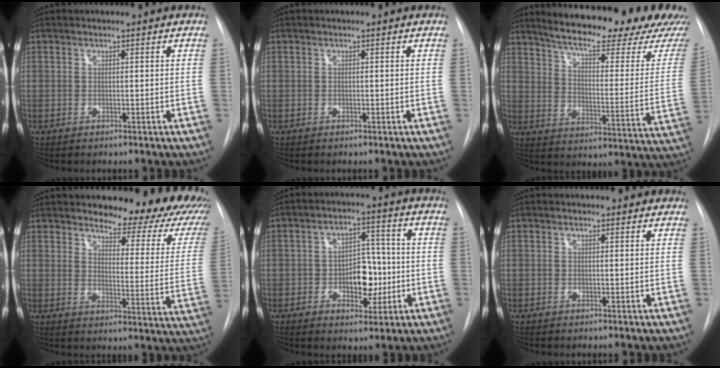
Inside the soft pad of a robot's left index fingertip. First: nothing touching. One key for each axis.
{"total": 0.0}
{"total": 25.5, "fx": 22.5, "fy": 2.8, "fz": 11.6, "tx": -0.172, "ty": -0.078, "tz": 0.282}
{"total": 18.7, "fx": 16.2, "fy": 4.4, "fz": 8.1, "tx": -0.089, "ty": -0.070, "tz": 0.182}
{"total": 7.8, "fx": -1.4, "fy": 4.5, "fz": 6.2, "tx": -0.088, "ty": 0.018, "tz": -0.017}
{"total": 2.3, "fx": 2.1, "fy": 0.9, "fz": 0.3, "tx": -0.005, "ty": 0.008, "tz": 0.013}